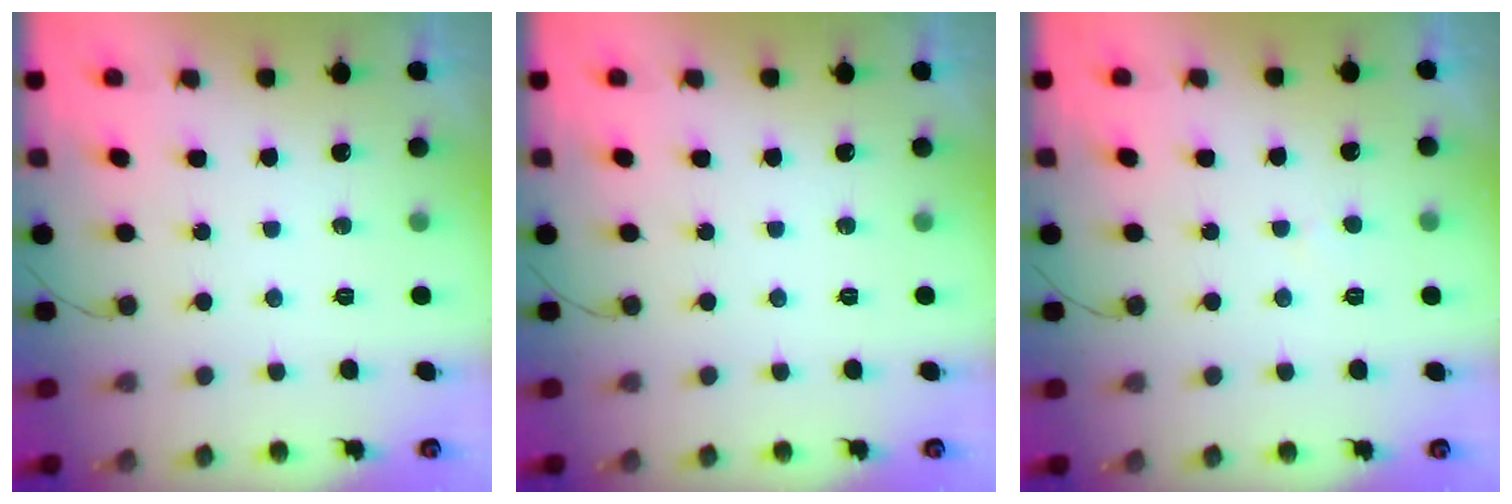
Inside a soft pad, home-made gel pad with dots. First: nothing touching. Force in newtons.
{"total": 0.0}
{"total": 2.1, "press": 2.1, "slide": 0.2}